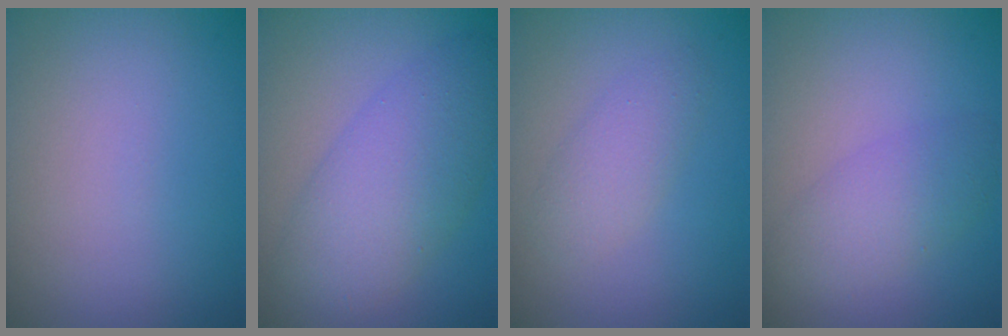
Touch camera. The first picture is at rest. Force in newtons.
{"total": 6.4, "press": 6.4, "slide": 0.2}
{"total": 2.2, "press": 2.2, "slide": 0.1}
{"total": 3.3, "press": 3.3, "slide": 0.2}